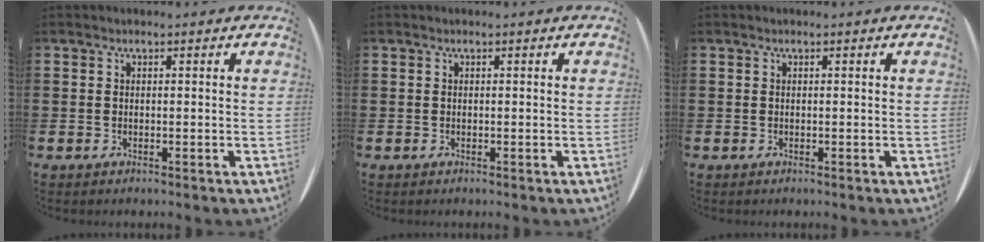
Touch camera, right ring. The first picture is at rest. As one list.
[{"total": 0.0}, {"total": 0.0}]